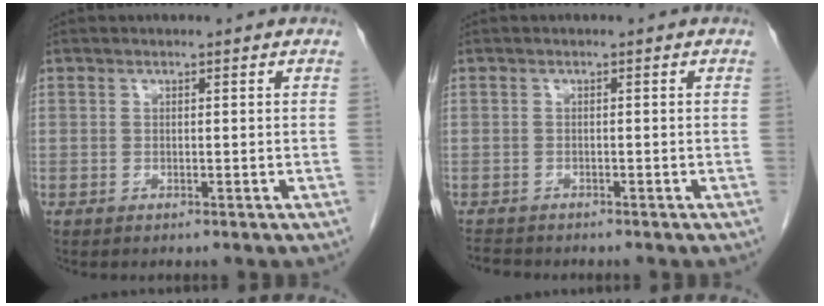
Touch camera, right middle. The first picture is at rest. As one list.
[{"total": 2.2, "force": [-2.1, 0.5, 0.3], "torque": [-0.007, -0.008, -0.035]}]